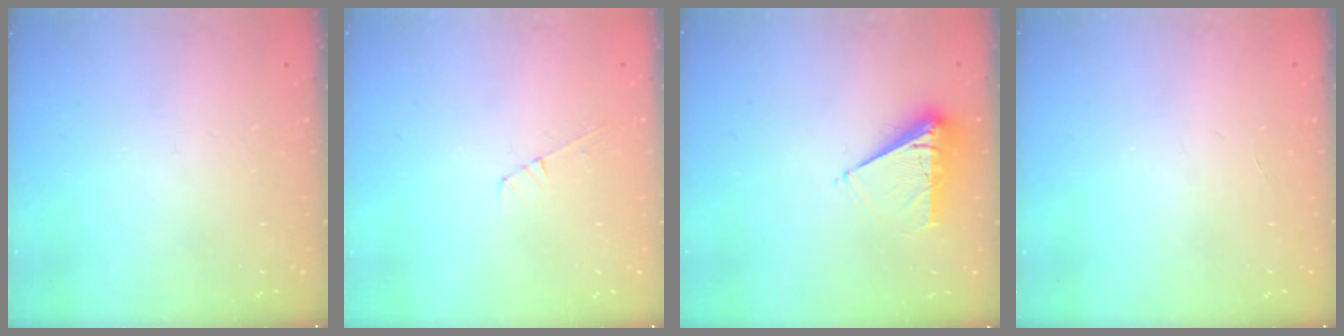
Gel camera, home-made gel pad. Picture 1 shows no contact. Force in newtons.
{"total": 5.3, "press": 5.2, "slide": 0.5}
{"total": 8.0, "press": 8.0, "slide": 0.5}
{"total": 0.0}